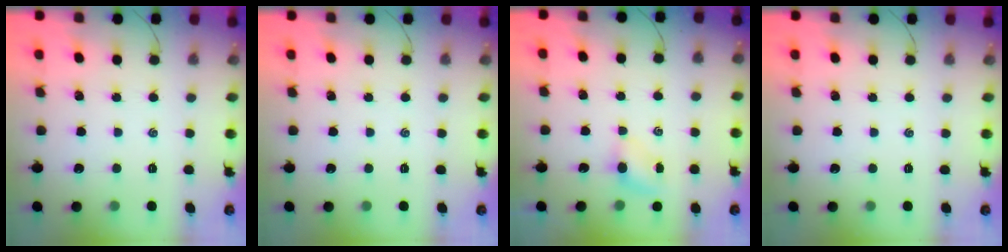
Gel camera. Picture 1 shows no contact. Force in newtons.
{"total": 0.0}
{"total": 4.2, "press": 4.1, "slide": 0.8}
{"total": 0.0}